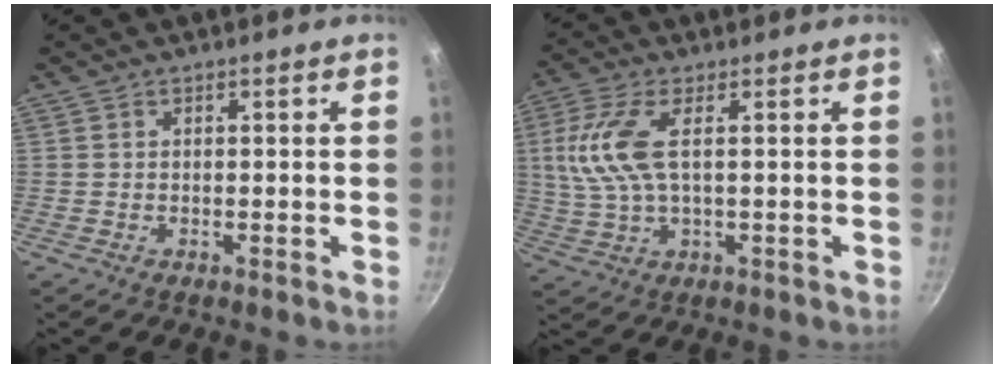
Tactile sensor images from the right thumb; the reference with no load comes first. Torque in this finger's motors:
{"motor_torque": [-0.44, 0.91, -0.10, 0.03, 0.33]}